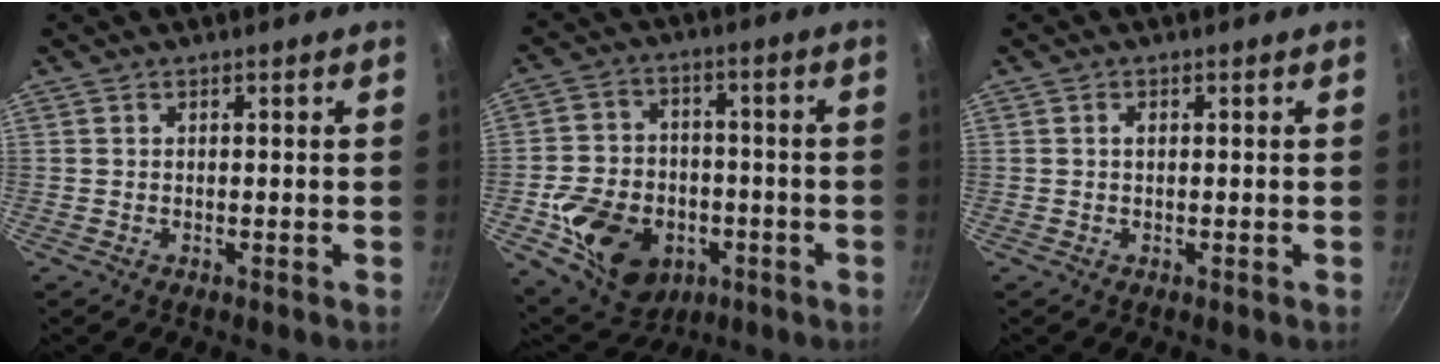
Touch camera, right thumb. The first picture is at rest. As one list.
[{"total": 17.0, "force": [-5.2, 12.9, 9.7], "torque": [-0.152, 0.033, -0.073]}, {"total": 0.9, "force": [0.2, 0.6, 0.7], "torque": [-0.011, 0.003, 0.004]}]